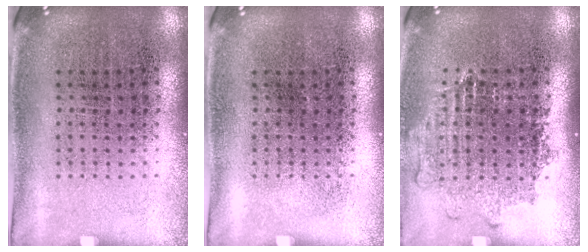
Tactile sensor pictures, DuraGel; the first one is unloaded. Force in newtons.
{"total": 0.0}
{"total": 1.0, "press": 1.0, "slide": 0.4}